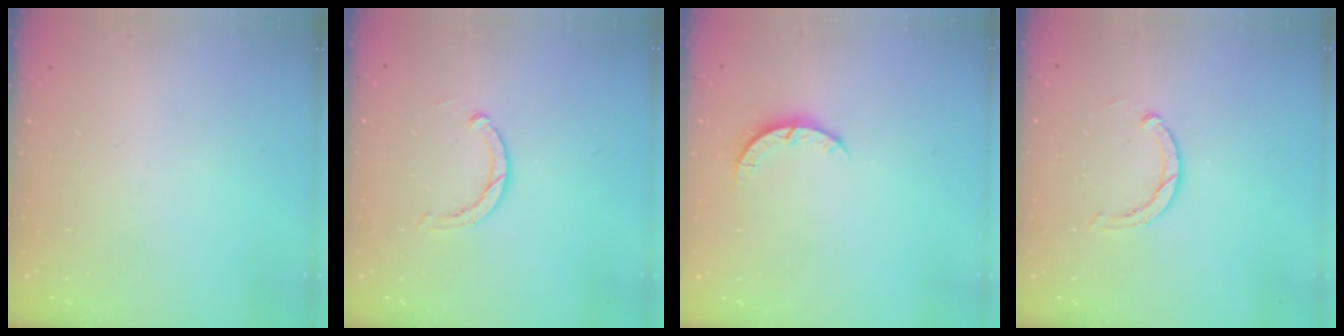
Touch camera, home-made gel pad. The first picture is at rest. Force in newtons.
{"total": 2.8, "press": 2.8, "slide": 0.2}
{"total": 3.2, "press": 3.2, "slide": 0.4}
{"total": 2.8, "press": 2.8, "slide": 0.2}